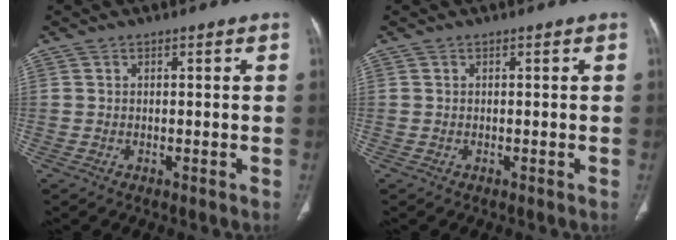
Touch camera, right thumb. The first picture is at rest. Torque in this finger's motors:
{"motor_torque": [0.49, 0.49, 0.00, 0.00, 0.00]}